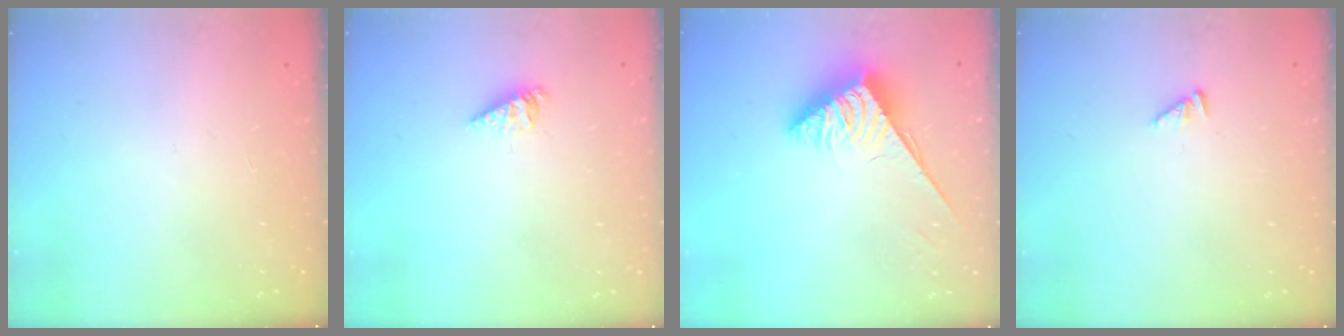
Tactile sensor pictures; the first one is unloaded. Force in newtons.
{"total": 2.8, "press": 2.8, "slide": 0.4}
{"total": 4.0, "press": 3.9, "slide": 0.6}
{"total": 2.2, "press": 2.1, "slide": 0.4}